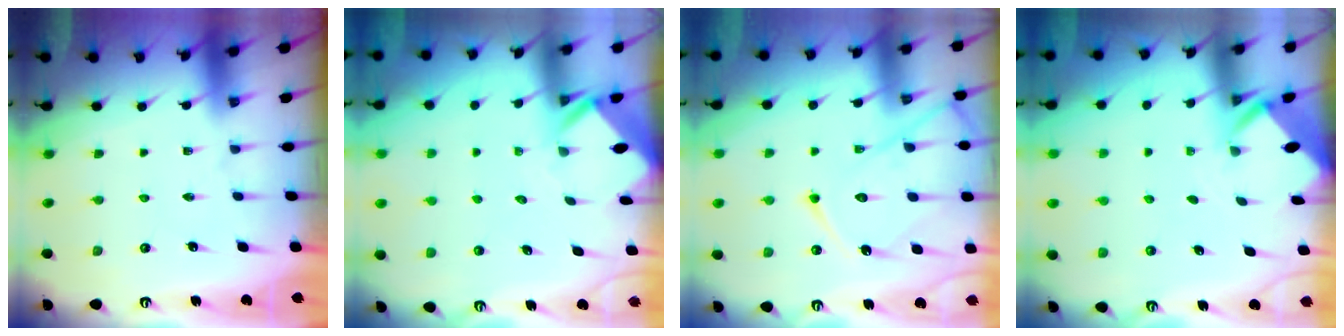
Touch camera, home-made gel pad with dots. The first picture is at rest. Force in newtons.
{"total": 2.6, "press": 2.6, "slide": 0.1}
{"total": 16.1, "press": 16.0, "slide": 1.6}
{"total": 2.0, "press": 2.0, "slide": 0.2}